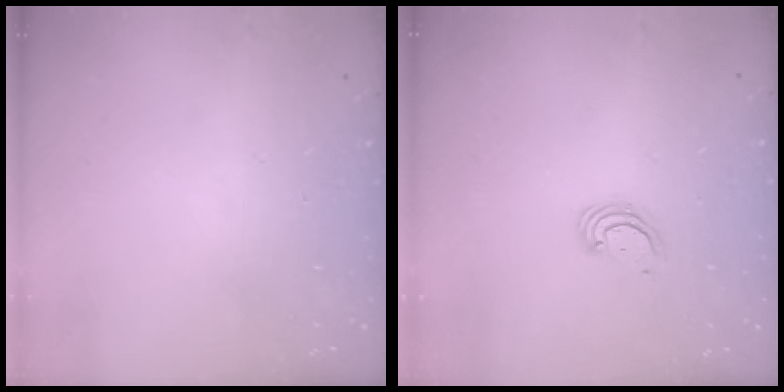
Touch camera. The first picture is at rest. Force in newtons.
{"total": 2.4, "press": 2.4, "slide": 0.2}